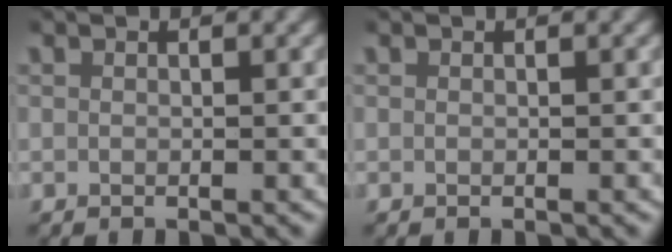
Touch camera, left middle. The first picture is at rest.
{"total": 0.0}